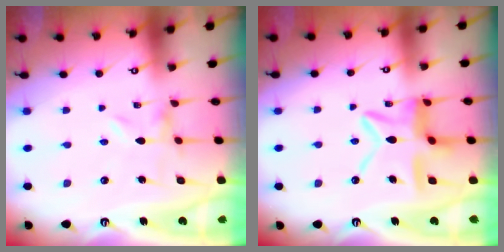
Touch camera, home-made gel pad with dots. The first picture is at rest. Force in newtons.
{"total": 13.8, "press": 13.7, "slide": 1.1}